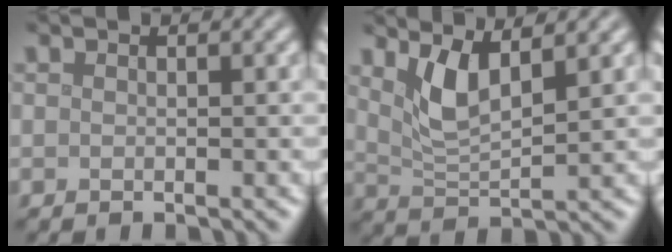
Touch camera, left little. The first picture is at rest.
{"total": 3.6, "force": [2.1, 0.9, 2.8], "torque": [-0.063, -0.009, 0.047]}